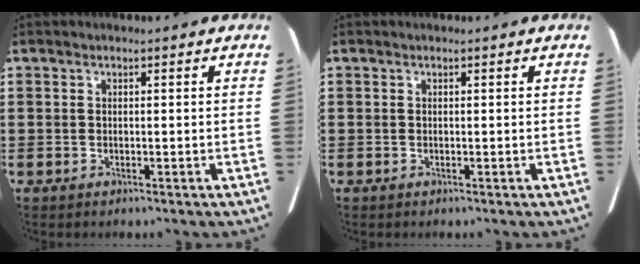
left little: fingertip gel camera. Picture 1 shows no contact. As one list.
[{"total": 0.0}]